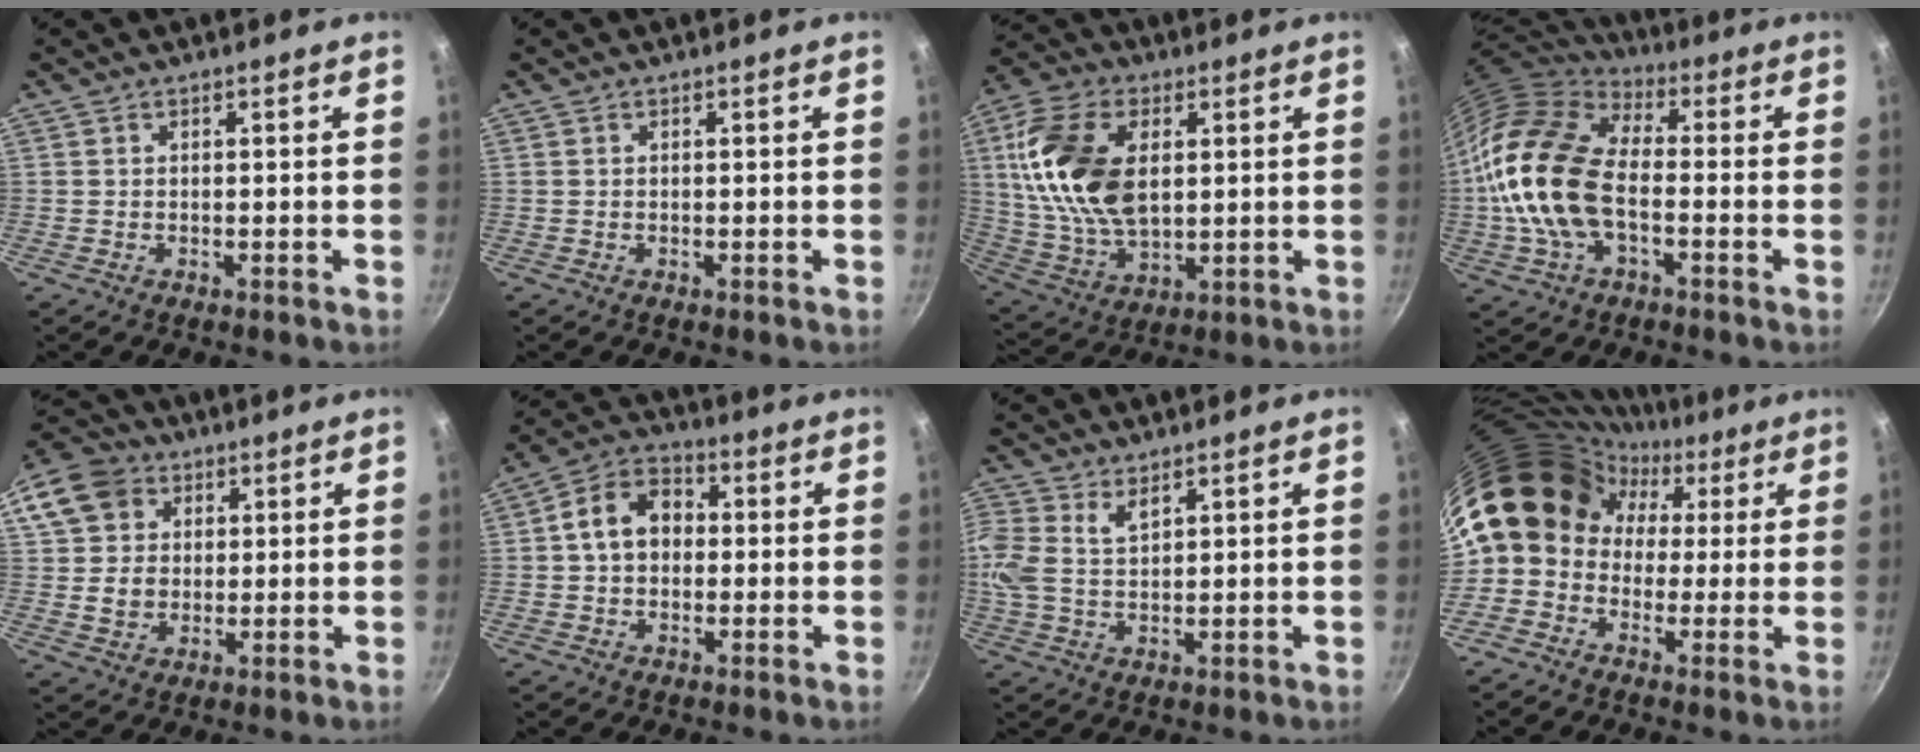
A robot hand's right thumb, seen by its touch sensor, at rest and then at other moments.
{"total": 0.0}
{"total": 18.9, "force": [3.7, 11.4, 14.6], "torque": [-0.268, -0.004, 0.075]}
{"total": 19.2, "force": [-2.3, 11.3, 15.4], "torque": [-0.283, 0.029, -0.056]}
{"total": 14.0, "force": [4.8, 11.5, 6.4], "torque": [-0.108, 0.010, 0.082]}
{"total": 9.7, "force": [0.6, 7.4, 6.3], "torque": [-0.080, 0.029, -0.007]}
{"total": 8.2, "force": [3.7, 4.9, 5.4], "torque": [-0.118, -0.003, 0.074]}
{"total": 16.1, "force": [0.7, 14.0, 7.9], "torque": [-0.105, 0.058, -0.011]}